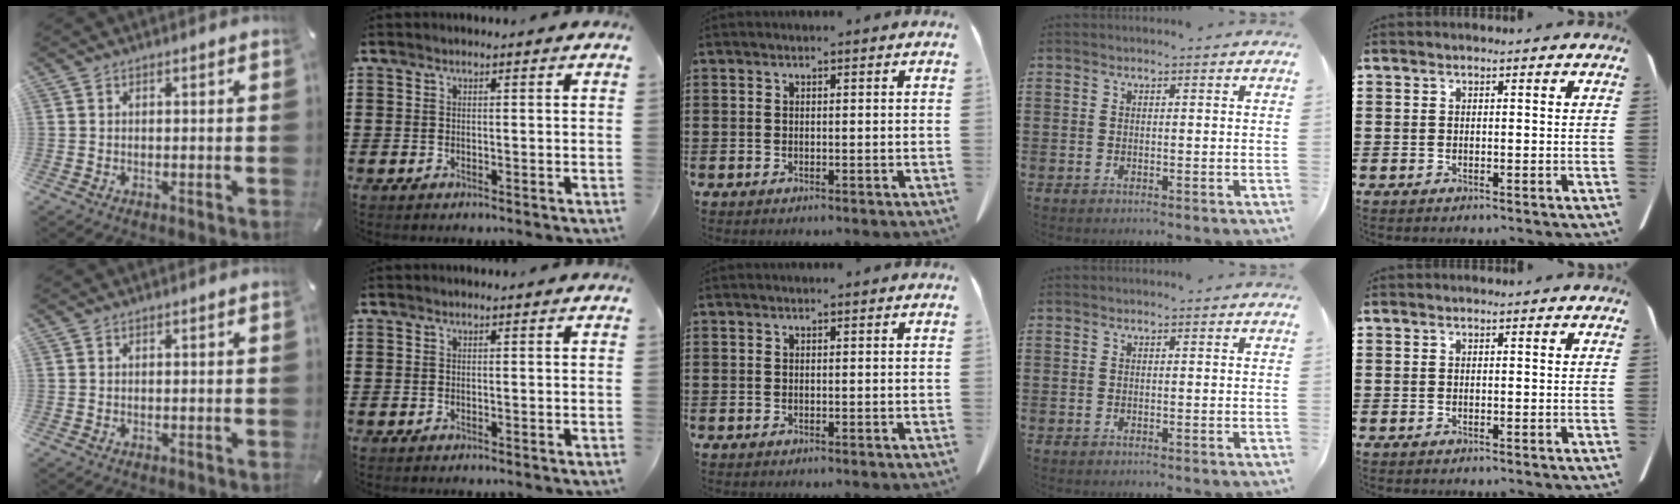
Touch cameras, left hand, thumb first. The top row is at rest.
{}